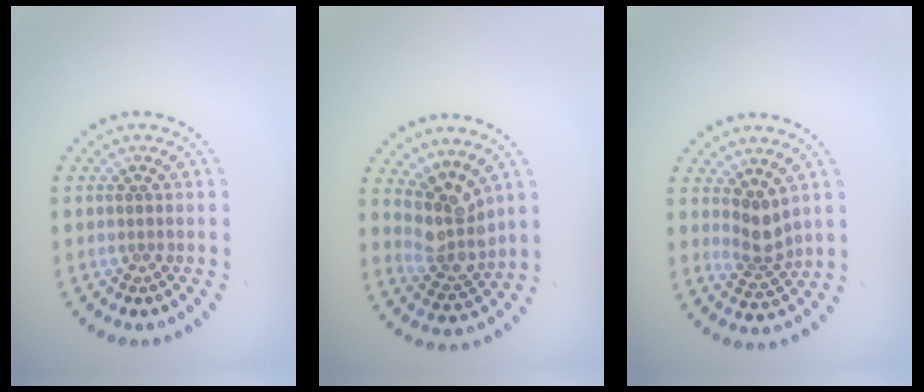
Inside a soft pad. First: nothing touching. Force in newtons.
{"total": 3.7, "press": 2.9, "slide": 2.3}
{"total": 2.4, "press": 1.8, "slide": 1.6}